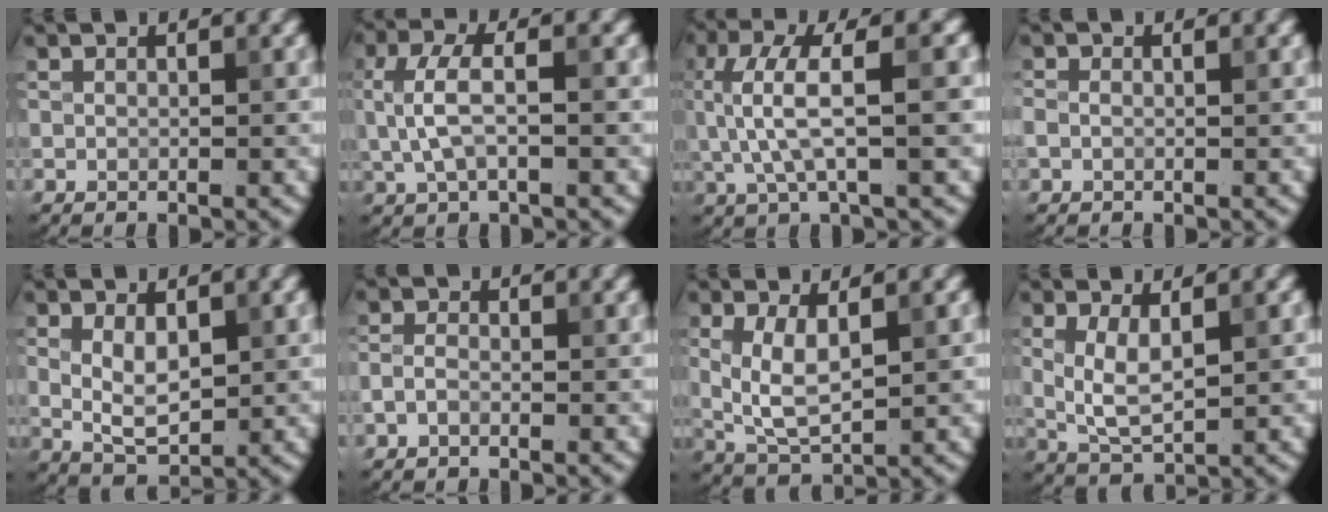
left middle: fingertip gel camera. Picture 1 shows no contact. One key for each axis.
{"total": 4.2, "fx": 0.1, "fy": 1.8, "fz": 3.8, "tx": -0.086, "ty": 0.009, "tz": 0.000}
{"total": 6.6, "fx": 0.7, "fy": 1.9, "fz": 6.3, "tx": -0.129, "ty": 0.007, "tz": 0.013}
{"total": 1.3, "fx": 0.1, "fy": 0.8, "fz": 1.0, "tx": -0.019, "ty": -0.001, "tz": -0.002}
{"total": 3.8, "fx": 0.7, "fy": 2.0, "fz": 3.2, "tx": -0.063, "ty": -0.003, "tz": 0.017}
{"total": 1.2, "fx": -0.6, "fy": 0.6, "fz": 0.8, "tx": -0.018, "ty": 0.002, "tz": -0.017}
{"total": 4.3, "fx": 0.7, "fy": 1.7, "fz": 3.9, "tx": -0.081, "ty": -0.004, "tz": 0.018}
{"total": 3.6, "fx": 0.6, "fy": 1.4, "fz": 3.3, "tx": -0.071, "ty": -0.005, "tz": 0.017}